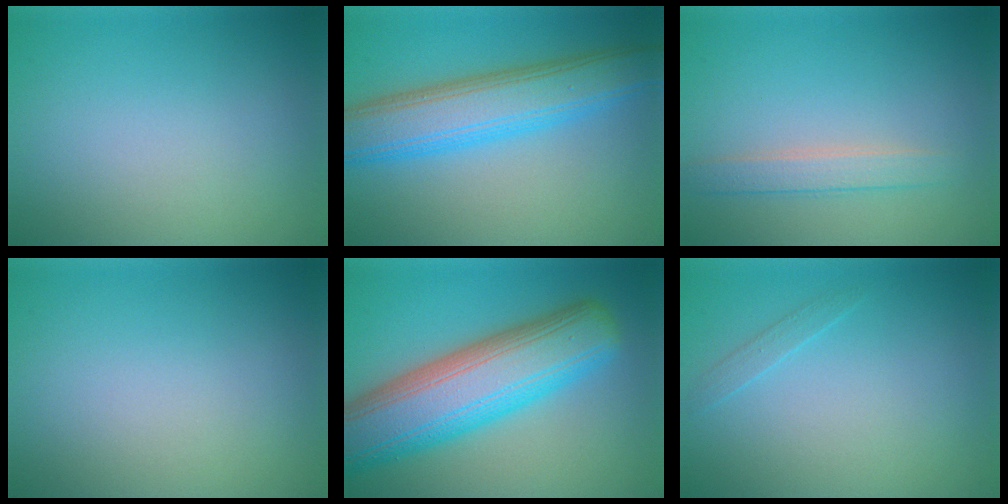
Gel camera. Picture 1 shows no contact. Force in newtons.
{"total": 8.0, "press": 8.0, "slide": 0.0}
{"total": 2.1, "press": 2.1, "slide": 0.1}
{"total": 0.0}
{"total": 12.0, "press": 12.0, "slide": 0.6}
{"total": 0.8, "press": 0.8, "slide": 0.1}